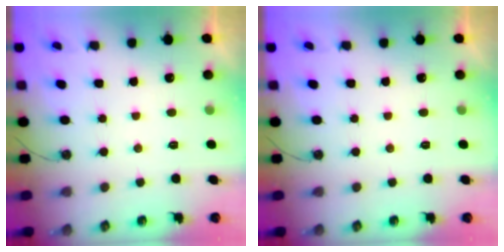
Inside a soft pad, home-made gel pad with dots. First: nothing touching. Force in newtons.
{"total": 0.0}